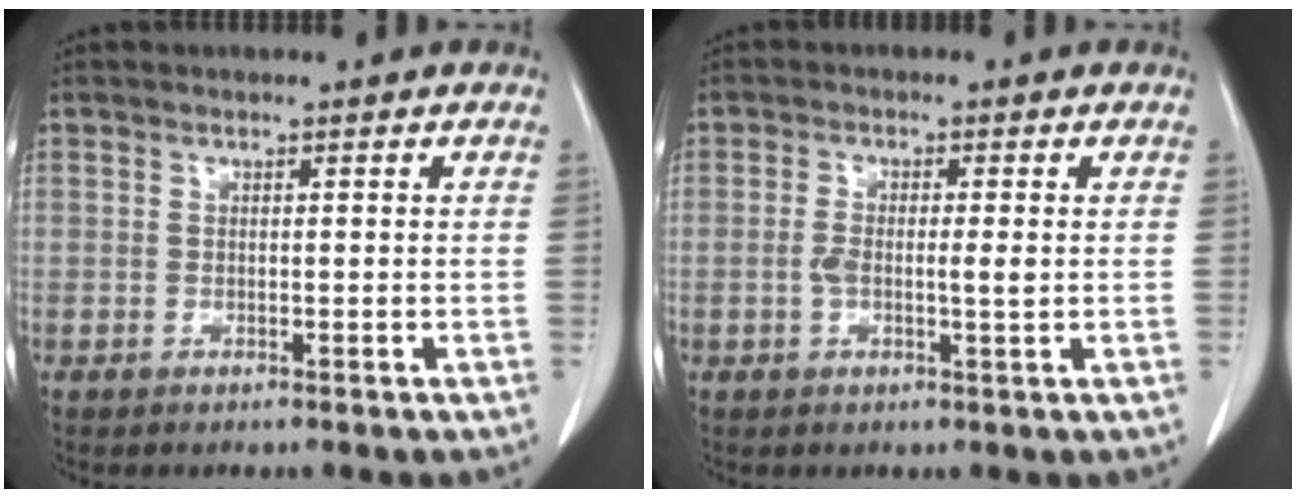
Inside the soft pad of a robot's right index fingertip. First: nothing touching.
{"total": 3.6, "force": [-0.2, 0.9, 3.5], "torque": [-0.070, 0.004, -0.004]}